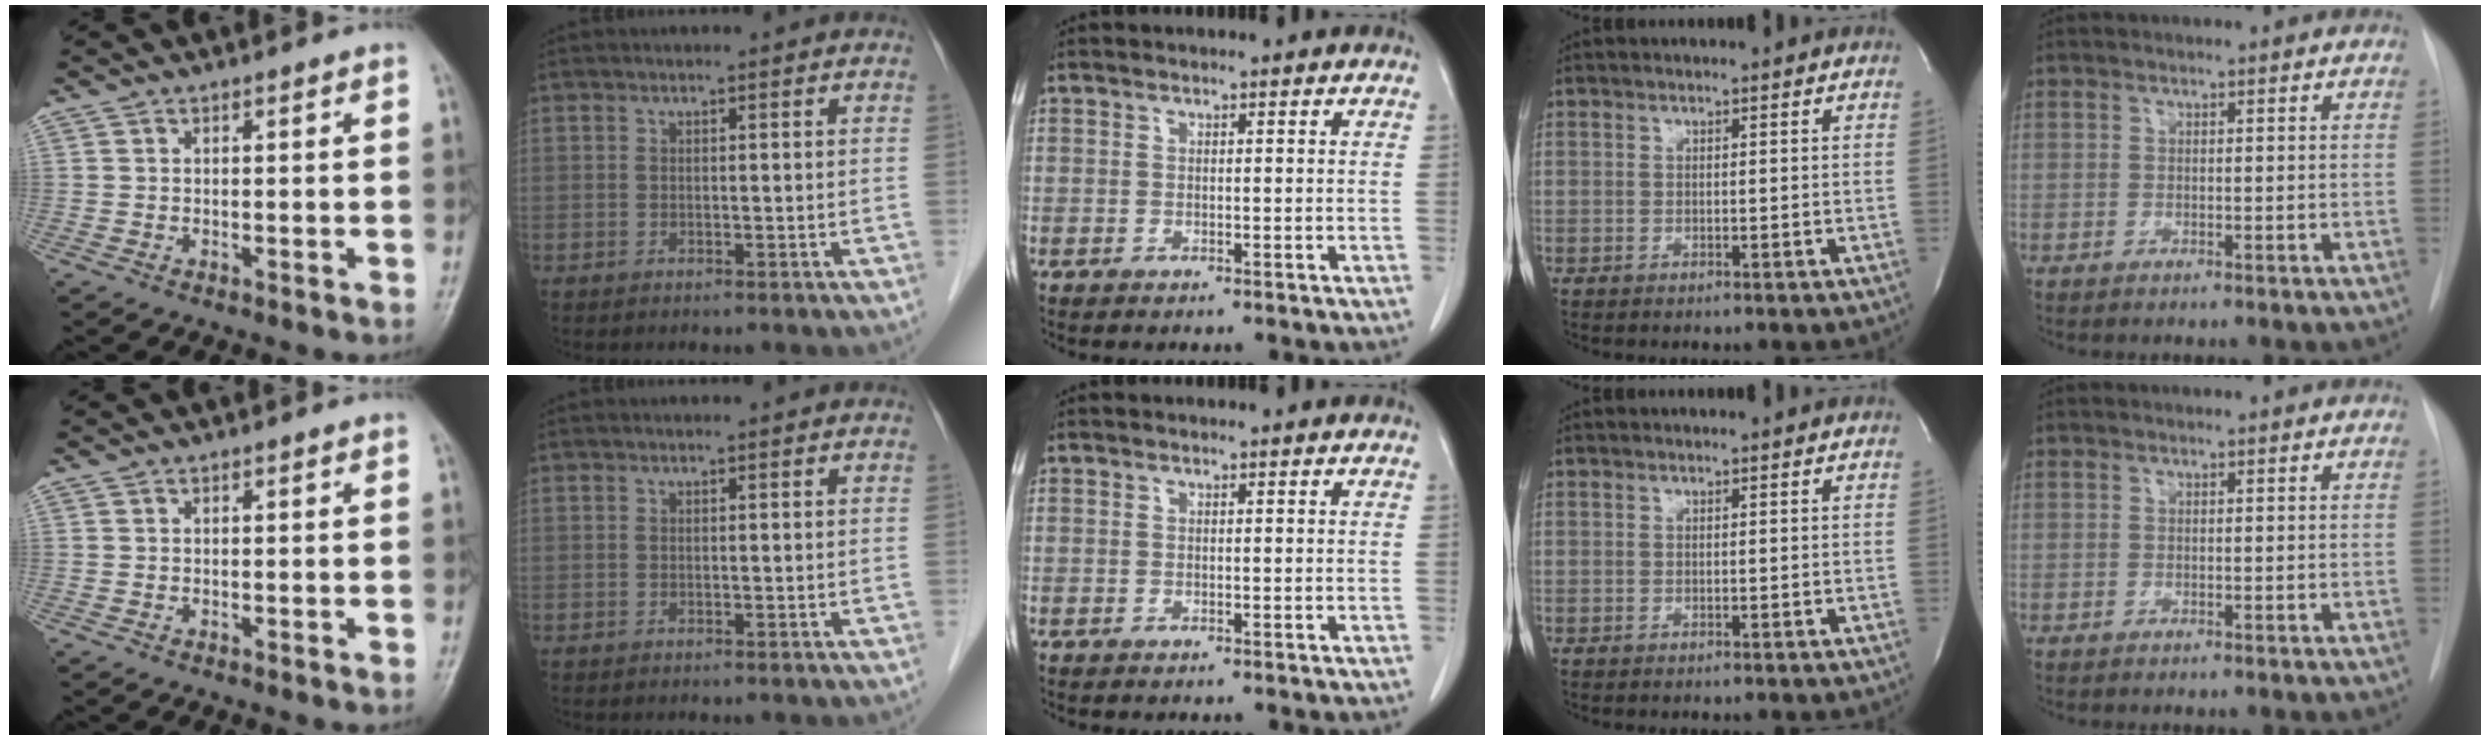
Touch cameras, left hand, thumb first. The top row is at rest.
{}